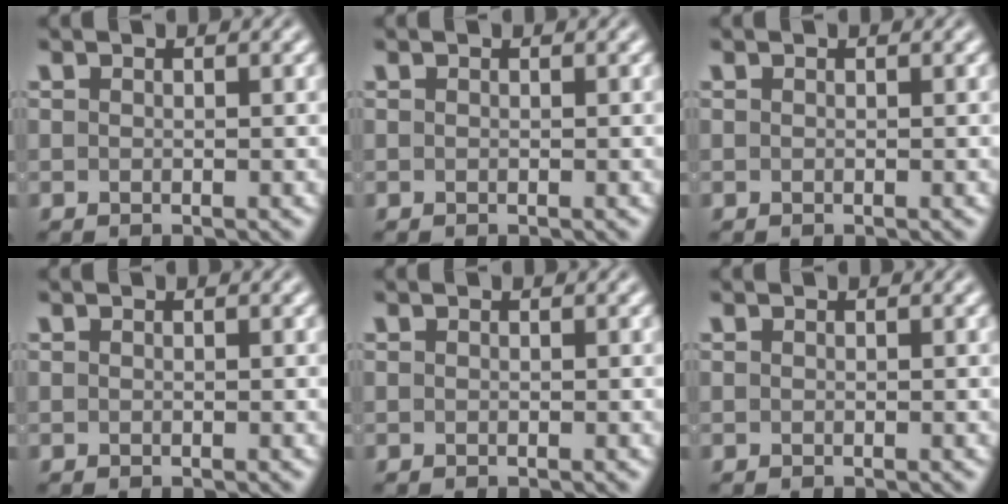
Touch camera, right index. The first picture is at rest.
{"total": 0.0}
{"total": 0.0}
{"total": 0.0}
{"total": 0.0}
{"total": 0.0}